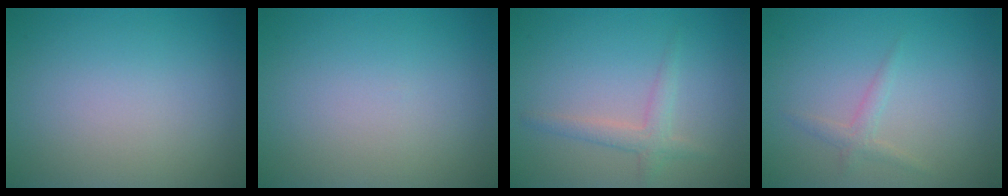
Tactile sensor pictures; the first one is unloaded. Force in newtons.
{"total": 0.0}
{"total": 2.0, "press": 2.0, "slide": 0.1}
{"total": 1.3, "press": 1.3, "slide": 0.0}